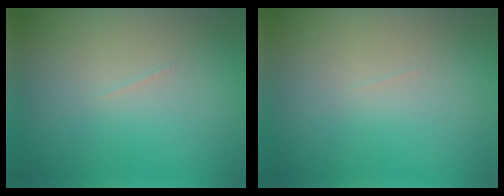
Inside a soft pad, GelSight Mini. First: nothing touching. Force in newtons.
{"total": 0.0}